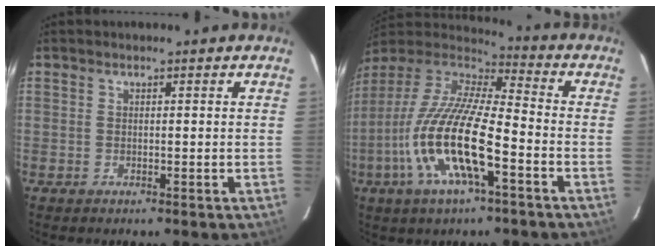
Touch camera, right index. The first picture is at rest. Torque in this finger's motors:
{"motor_torque": [1.09, -0.71, 1.05, 0.21]}